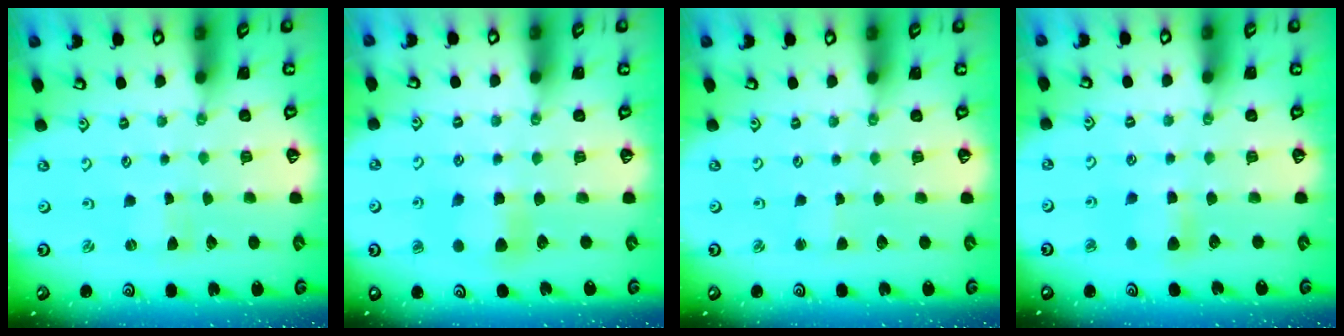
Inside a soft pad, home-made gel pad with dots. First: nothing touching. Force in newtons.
{"total": 5.6, "press": 5.6, "slide": 0.0}
{"total": 1.3, "press": 1.2, "slide": 0.1}
{"total": 5.8, "press": 5.7, "slide": 0.5}